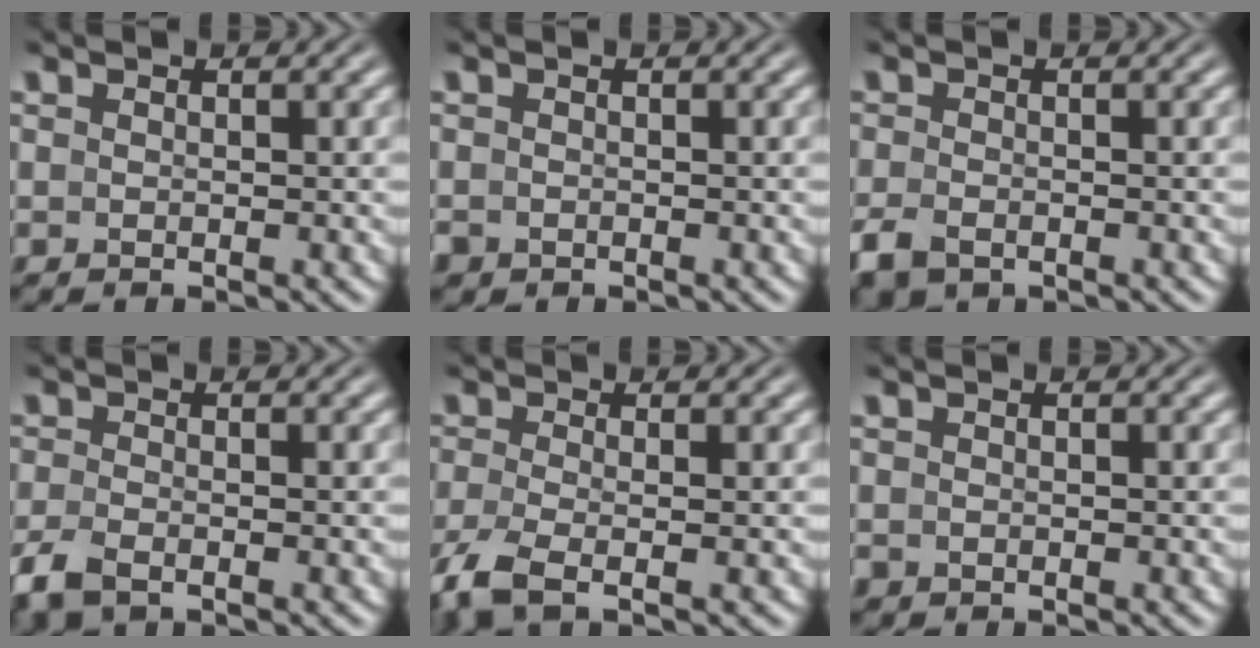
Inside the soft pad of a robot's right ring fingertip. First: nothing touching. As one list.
[{"total": 1.5, "force": [-1.1, 1.0, 0.2], "torque": [-0.011, -0.016, -0.011]}, {"total": 2.5, "force": [-1.9, 1.3, 1.0], "torque": [-0.029, -0.014, -0.027]}, {"total": 2.6, "force": [-2.0, 1.0, 1.4], "torque": [-0.038, -0.010, -0.030]}, {"total": 3.6, "force": [-2.3, 1.0, 2.6], "torque": [-0.068, -0.022, -0.027]}, {"total": 1.1, "force": [-0.8, 0.7, 0.2], "torque": [-0.009, -0.013, -0.008]}]